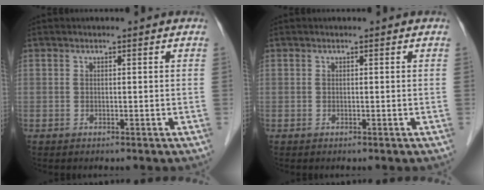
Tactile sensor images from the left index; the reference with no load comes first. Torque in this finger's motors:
{"motor_torque": [0.00, 0.00, 0.00, 0.00]}